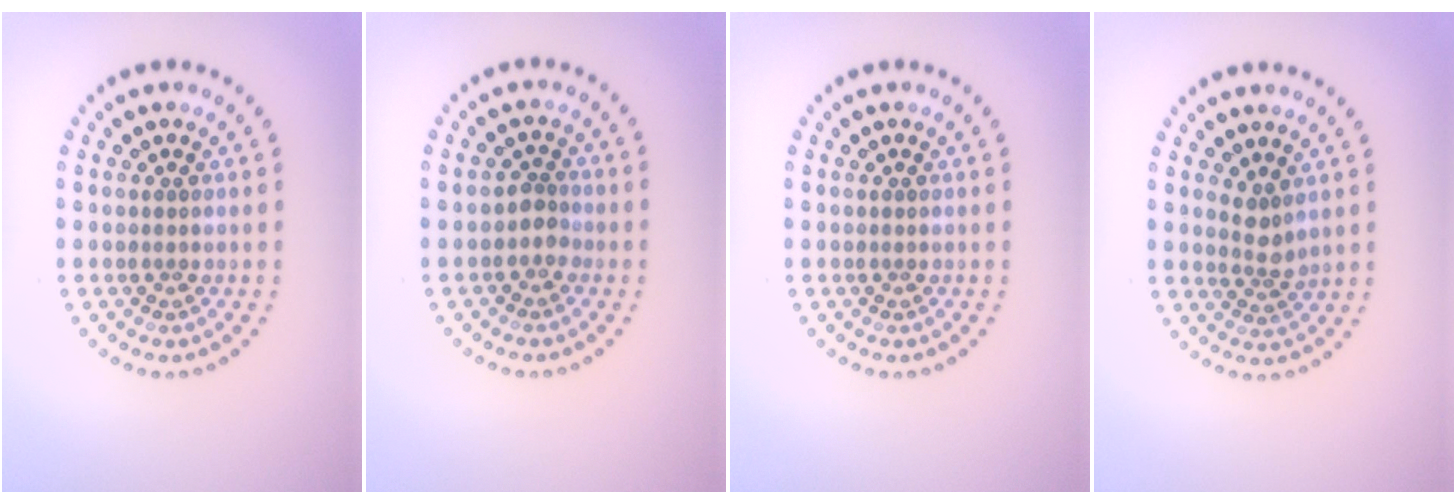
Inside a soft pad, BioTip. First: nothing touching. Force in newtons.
{"total": 1.4, "press": 1.1, "slide": 0.9}
{"total": 0.0}
{"total": 1.7, "press": 1.3, "slide": 1.1}